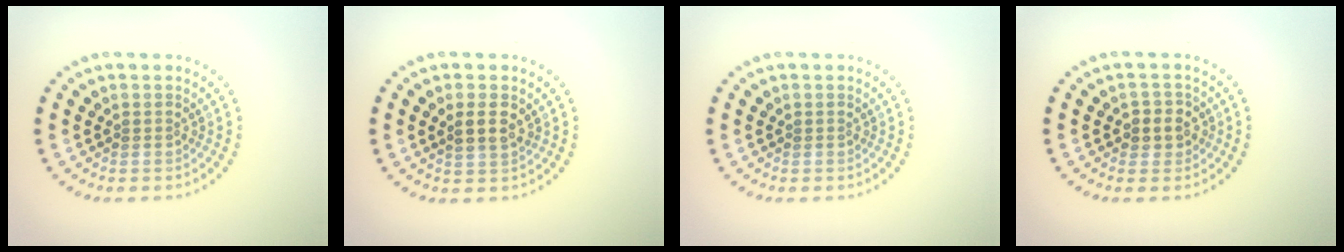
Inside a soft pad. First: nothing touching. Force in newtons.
{"total": 1.7, "press": 1.6, "slide": 0.5}
{"total": 0.0}
{"total": 2.3, "press": 2.2, "slide": 0.7}